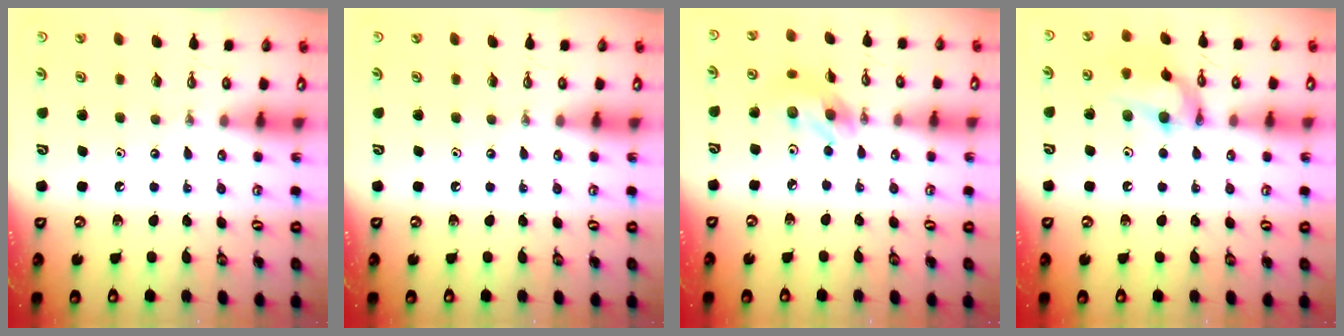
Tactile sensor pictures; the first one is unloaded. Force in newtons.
{"total": 0.0}
{"total": 9.8, "press": 9.8, "slide": 0.8}
{"total": 13.3, "press": 13.3, "slide": 0.7}